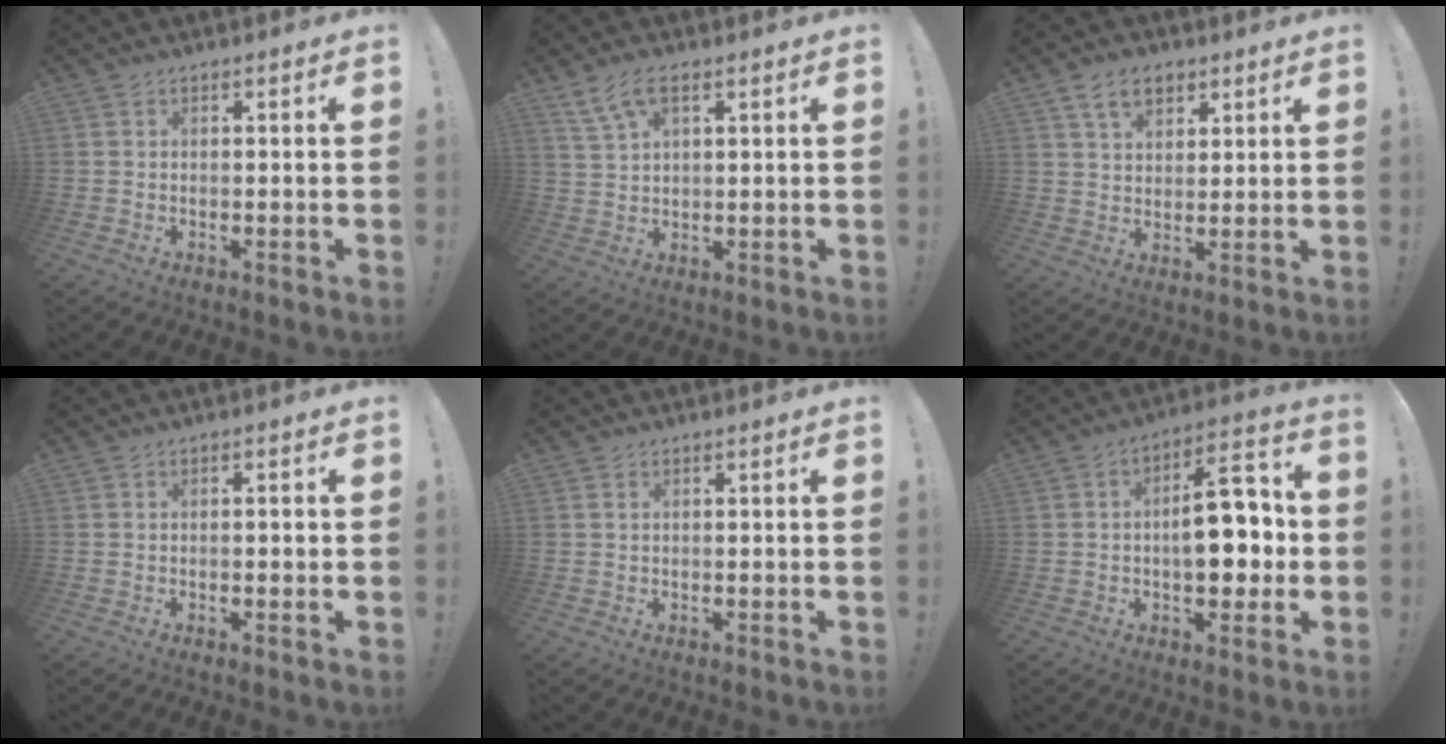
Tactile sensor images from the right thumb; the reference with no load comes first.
{"total": 7.1, "force": [3.8, 3.3, 5.1], "torque": [-0.100, -0.001, 0.075]}
{"total": 8.4, "force": [4.7, 5.4, 4.4], "torque": [-0.076, -0.005, 0.091]}
{"total": 1.2, "force": [-0.4, 0.3, 1.1], "torque": [-0.013, 0.001, -0.011]}
{"total": 0.8, "force": [0.5, 0.1, 0.6], "torque": [-0.015, 0.003, 0.009]}
{"total": 15.0, "force": [-1.0, 7.9, 12.7], "torque": [-0.173, 0.016, -0.019]}